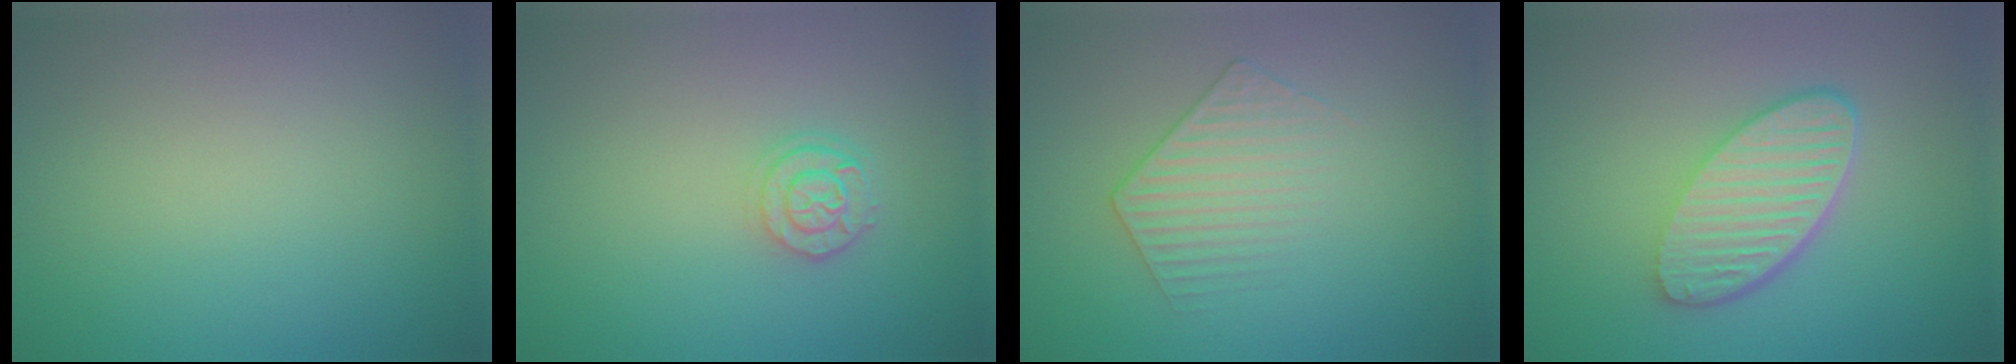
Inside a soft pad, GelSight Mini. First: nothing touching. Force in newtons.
{"total": 2.5, "press": 2.0, "slide": 1.4}
{"total": 1.9, "press": 1.4, "slide": 1.3}
{"total": 6.2, "press": 4.4, "slide": 4.3}